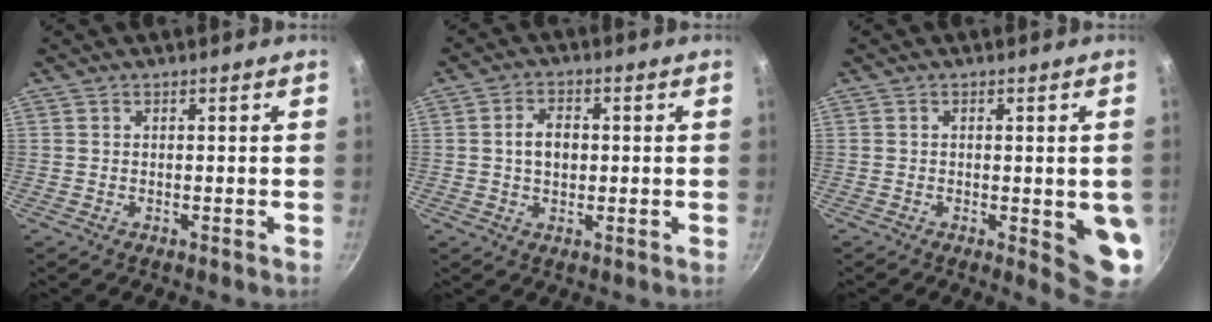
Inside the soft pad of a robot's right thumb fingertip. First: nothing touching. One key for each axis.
{"total": 5.4, "fx": 0.4, "fy": 3.7, "fz": 3.9, "tx": -0.051, "ty": 0.010, "tz": 0.003}
{"total": 7.6, "fx": -1.0, "fy": 2.3, "fz": 7.2, "tx": -0.068, "ty": -0.008, "tz": -0.010}